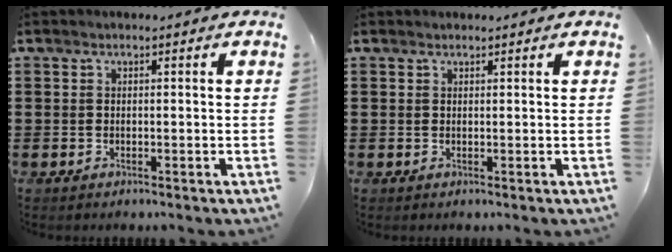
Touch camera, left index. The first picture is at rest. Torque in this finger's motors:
{"motor_torque": [-0.29, -0.99, -0.07, -0.02]}